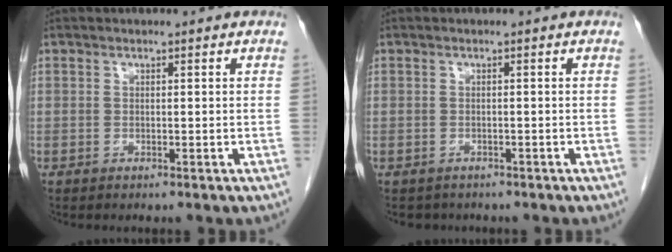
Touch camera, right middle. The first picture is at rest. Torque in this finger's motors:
{"motor_torque": [0.07, -0.05, -0.03, 0.01]}